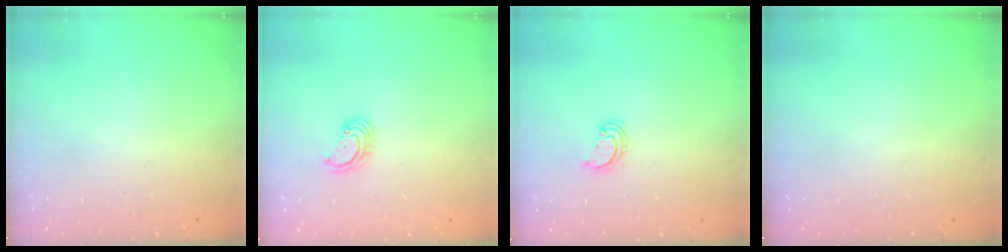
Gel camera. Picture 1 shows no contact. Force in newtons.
{"total": 3.2, "press": 3.2, "slide": 0.1}
{"total": 2.8, "press": 2.8, "slide": 0.2}
{"total": 0.0}